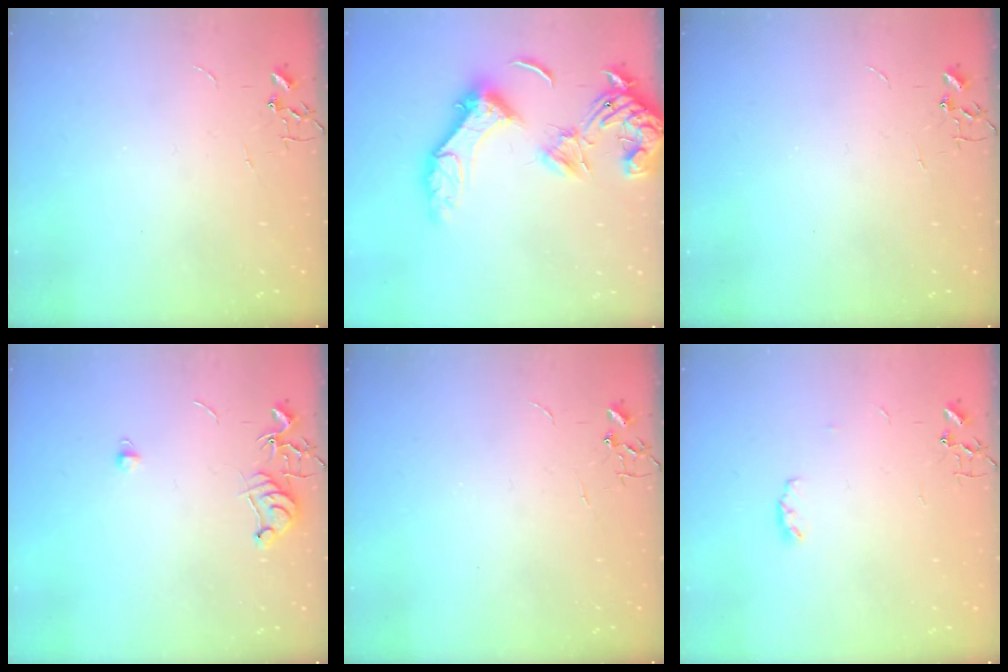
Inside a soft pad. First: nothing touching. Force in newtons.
{"total": 17.5, "press": 17.4, "slide": 2.4}
{"total": 0.0}
{"total": 7.0, "press": 6.9, "slide": 0.7}
{"total": 0.0}
{"total": 3.7, "press": 3.7, "slide": 0.6}